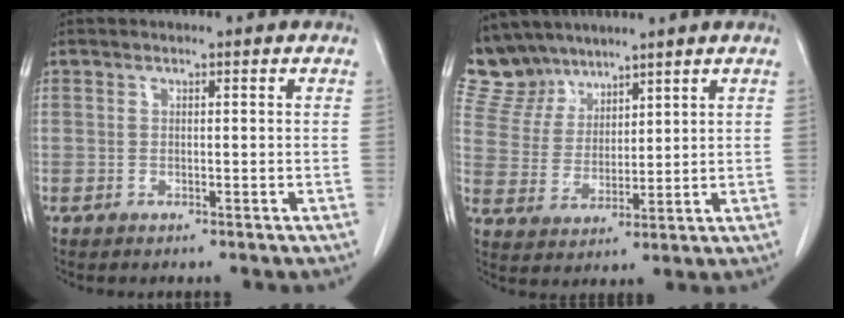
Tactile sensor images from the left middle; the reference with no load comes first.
{"total": 7.8, "force": [7.0, 3.4, 0.1], "torque": [-0.010, 0.009, 0.154]}